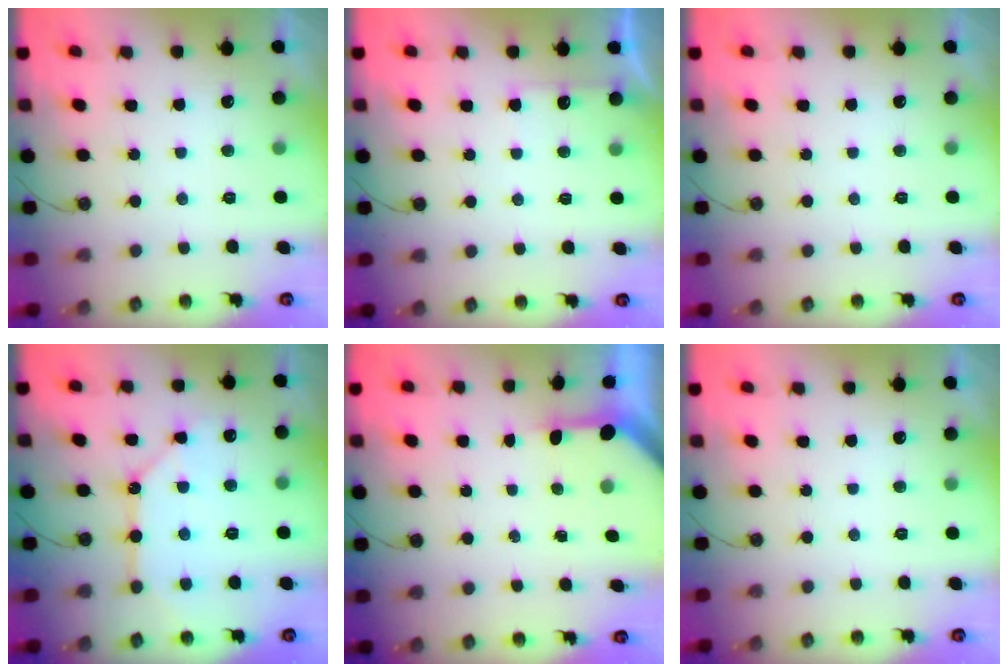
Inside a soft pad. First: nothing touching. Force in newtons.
{"total": 5.0, "press": 4.9, "slide": 0.6}
{"total": 0.0}
{"total": 11.1, "press": 11.1, "slide": 1.1}
{"total": 3.2, "press": 3.2, "slide": 0.2}
{"total": 0.0}